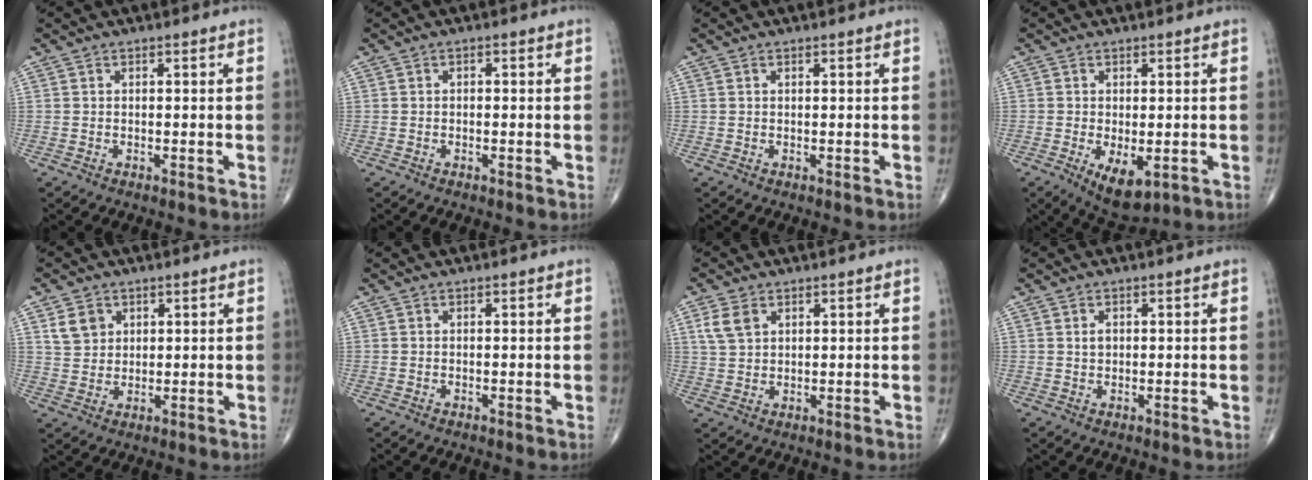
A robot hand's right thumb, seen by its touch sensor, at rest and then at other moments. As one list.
[{"total": 0.6, "force": [0.0, 0.4, 0.4], "torque": [-0.004, 0.002, -0.003]}, {"total": 0.0}, {"total": 6.9, "force": [-2.0, 3.4, 5.6], "torque": [-0.087, -0.014, -0.020]}, {"total": 4.9, "force": [2.3, 3.9, 2.0], "torque": [-0.022, -0.011, 0.047]}, {"total": 0.0}, {"total": 4.6, "force": [2.1, 3.1, 2.8], "torque": [-0.051, 0.001, 0.046]}, {"total": 1.4, "force": [0.4, 1.0, 0.9], "torque": [-0.011, -0.002, 0.008]}]